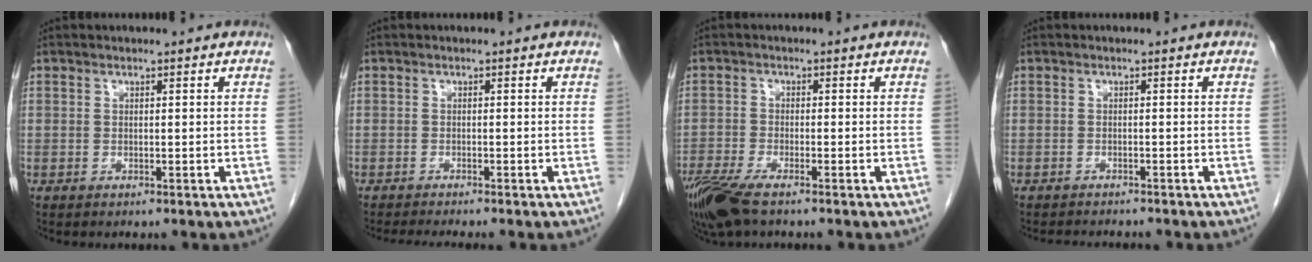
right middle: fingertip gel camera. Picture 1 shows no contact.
{"total": 3.9, "force": [-3.5, -0.2, 1.7], "torque": [-0.020, -0.009, -0.055]}
{"total": 7.3, "force": [-5.2, 1.6, 4.8], "torque": [-0.096, -0.018, -0.098]}
{"total": 4.2, "force": [-3.9, 0.9, 1.2], "torque": [-0.014, -0.006, -0.054]}